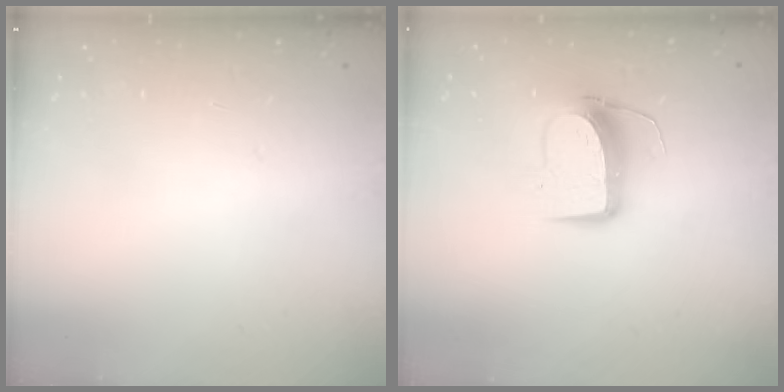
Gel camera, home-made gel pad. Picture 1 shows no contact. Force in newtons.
{"total": 9.5, "press": 9.5, "slide": 0.9}